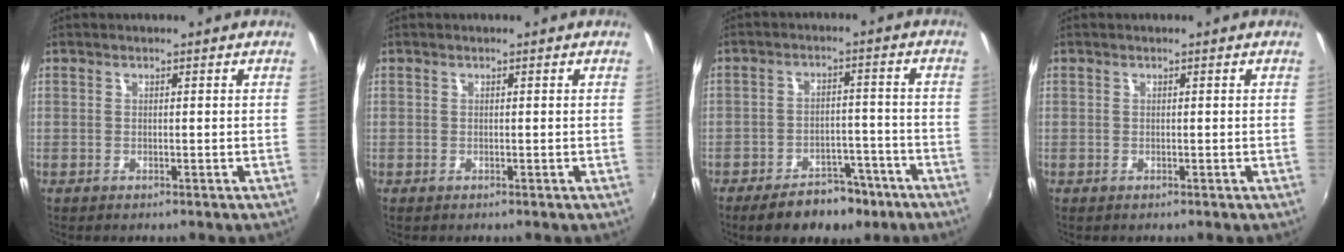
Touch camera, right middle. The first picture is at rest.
{"total": 0.0}
{"total": 10.1, "force": [-7.3, 5.1, 4.9], "torque": [-0.102, 0.014, -0.092]}
{"total": 0.0}